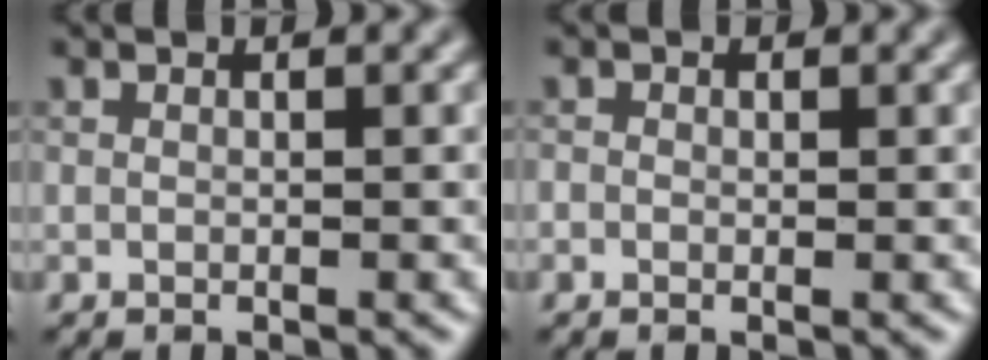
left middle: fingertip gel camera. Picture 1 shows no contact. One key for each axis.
{"total": 0.0}